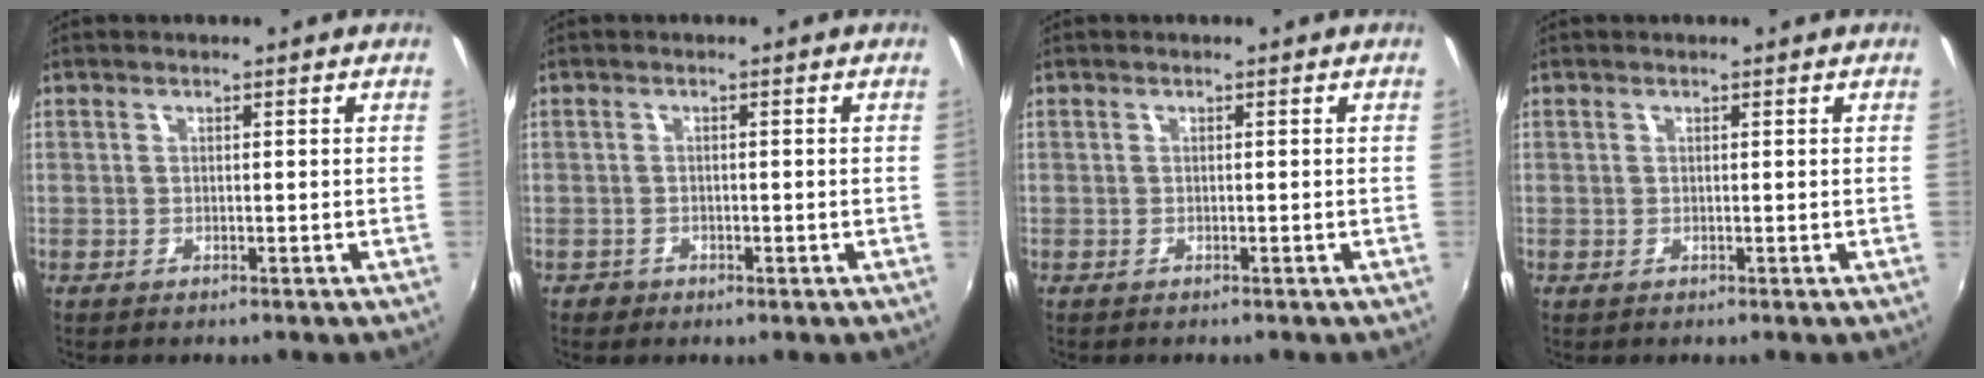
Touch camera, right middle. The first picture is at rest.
{"total": 1.2, "force": [-0.8, 0.9, 0.2], "torque": [-0.006, -0.003, -0.015]}
{"total": 0.0}
{"total": 0.0}